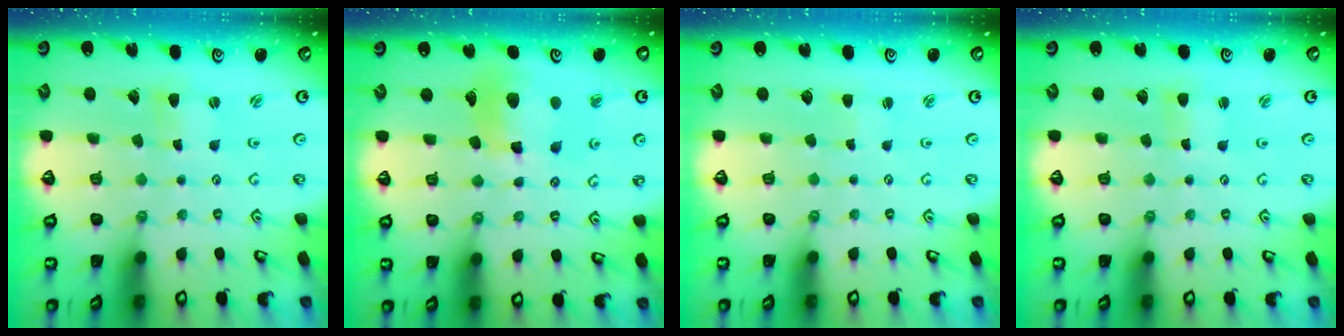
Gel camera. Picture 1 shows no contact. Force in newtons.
{"total": 13.6, "press": 13.6, "slide": 1.4}
{"total": 1.3, "press": 1.3, "slide": 0.2}
{"total": 1.1, "press": 1.0, "slide": 0.2}